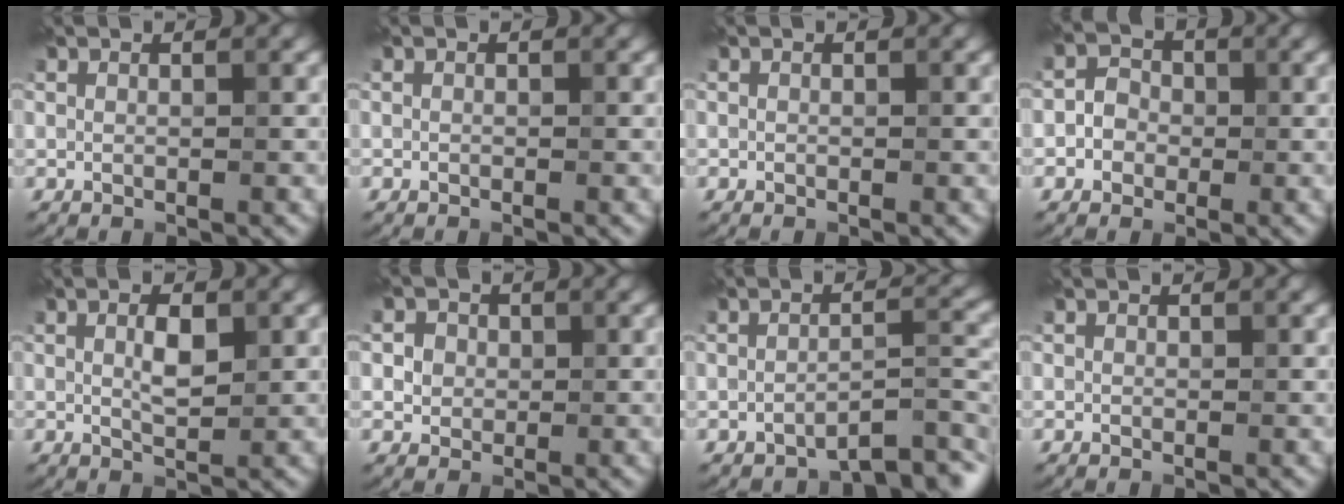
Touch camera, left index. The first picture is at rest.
{"total": 0.0}
{"total": 0.0}
{"total": 2.2, "force": [-0.6, 2.0, 0.8], "torque": [-0.002, 0.004, -0.019]}
{"total": 2.3, "force": [0.5, 0.9, 2.1], "torque": [-0.042, 0.000, 0.010]}
{"total": 3.1, "force": [0.8, 2.8, 1.2], "torque": [-0.009, 0.008, 0.004]}
{"total": 4.0, "force": [-3.3, 0.9, 2.1], "torque": [-0.026, 0.004, -0.054]}
{"total": 0.0}